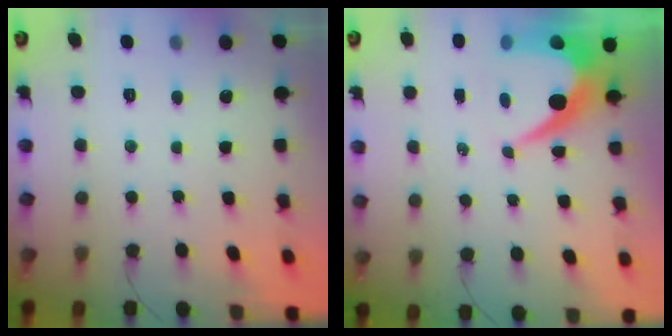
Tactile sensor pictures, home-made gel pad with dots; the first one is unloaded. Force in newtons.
{"total": 8.4, "press": 8.3, "slide": 0.7}